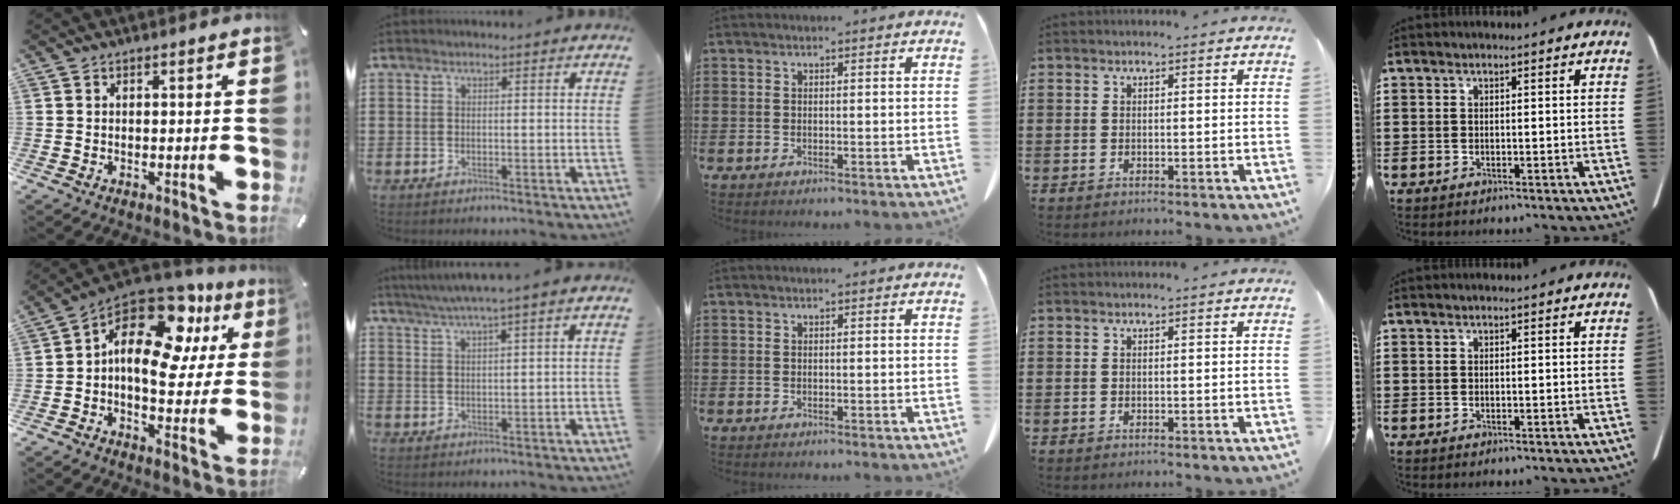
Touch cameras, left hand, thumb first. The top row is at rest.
{"thumb": {"total": 17.8, "force": [7.5, 10.5, 12.4], "torque": [-0.211, -0.052, 0.125]}, "index": {"total": 3.3, "force": [2.3, -0.4, 2.3], "torque": [-0.049, -0.003, 0.040]}}